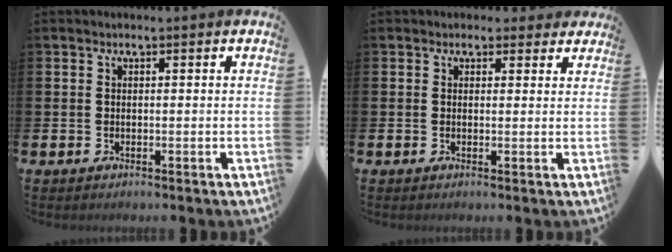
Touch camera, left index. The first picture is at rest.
{"total": 1.6, "force": [1.2, 1.0, 0.1], "torque": [0.002, 0.003, 0.019]}